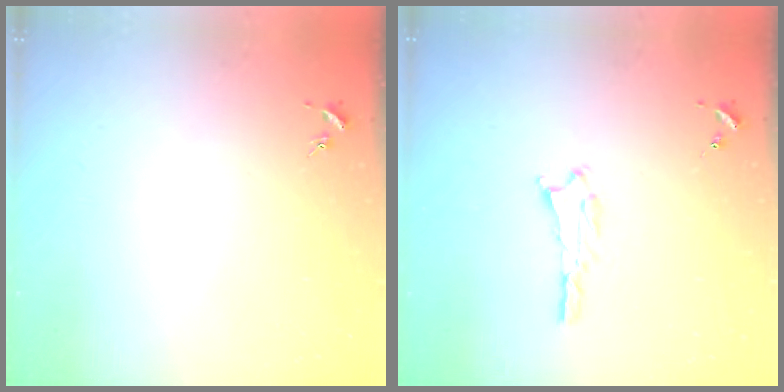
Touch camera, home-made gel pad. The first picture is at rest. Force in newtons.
{"total": 1.8, "press": 1.8, "slide": 0.2}